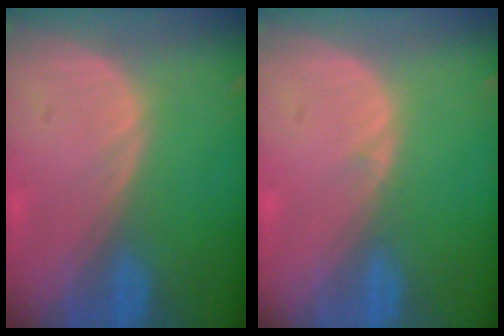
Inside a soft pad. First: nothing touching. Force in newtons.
{"total": 0.6, "press": 0.2, "slide": 0.5}